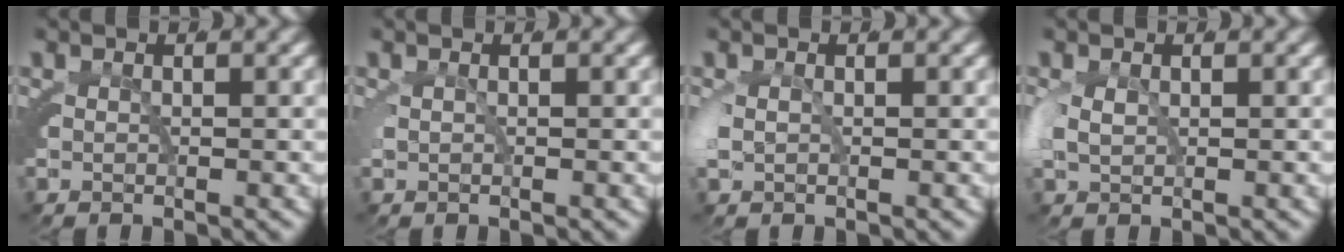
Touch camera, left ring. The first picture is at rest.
{"total": 0.0}
{"total": 0.9, "force": [-0.2, 0.3, 0.9], "torque": [-0.040, -0.009, 0.007]}
{"total": 1.5, "force": [0.3, 0.6, 1.3], "torque": [-0.047, -0.007, 0.018]}